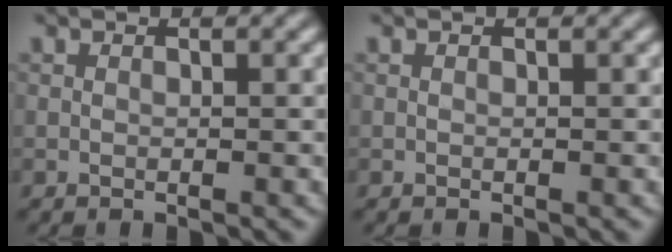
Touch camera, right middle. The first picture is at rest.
{"total": 0.0}